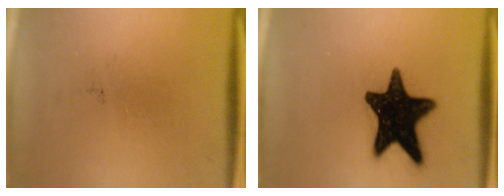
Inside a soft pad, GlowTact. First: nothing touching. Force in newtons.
{"total": 17.8}